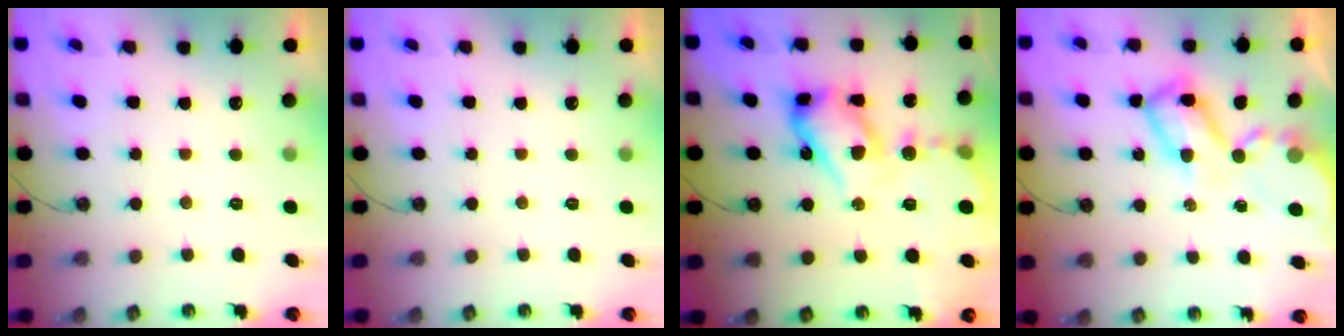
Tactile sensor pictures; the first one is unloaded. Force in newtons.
{"total": 0.0}
{"total": 21.1, "press": 21.0, "slide": 2.3}
{"total": 10.4, "press": 10.3, "slide": 0.8}